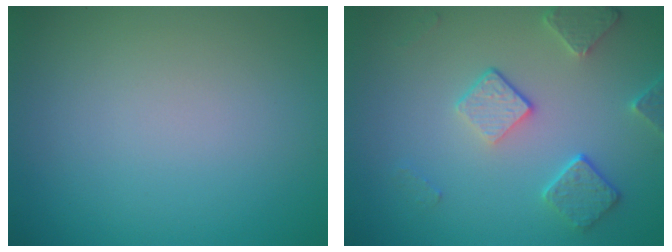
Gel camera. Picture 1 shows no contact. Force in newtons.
{"total": 4.0, "press": 3.2, "slide": 2.5}